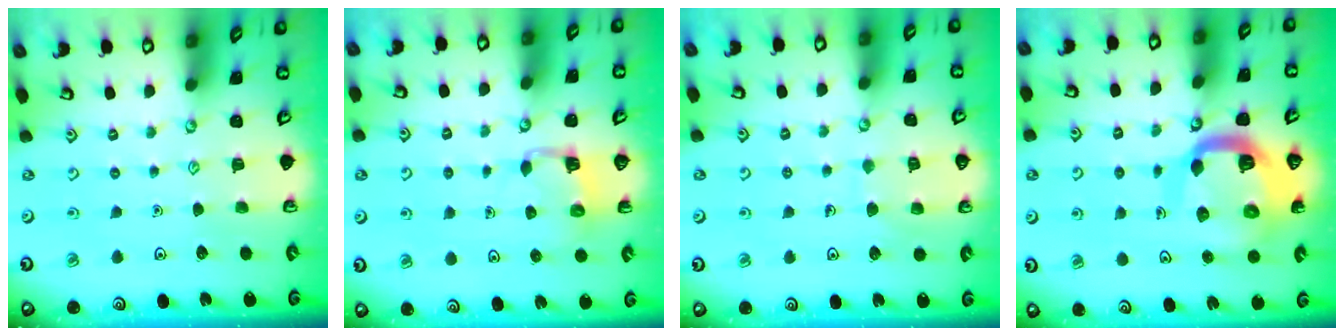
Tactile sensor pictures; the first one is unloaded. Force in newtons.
{"total": 3.4, "press": 3.3, "slide": 0.5}
{"total": 4.8, "press": 4.8, "slide": 0.3}
{"total": 12.3, "press": 12.3, "slide": 1.1}